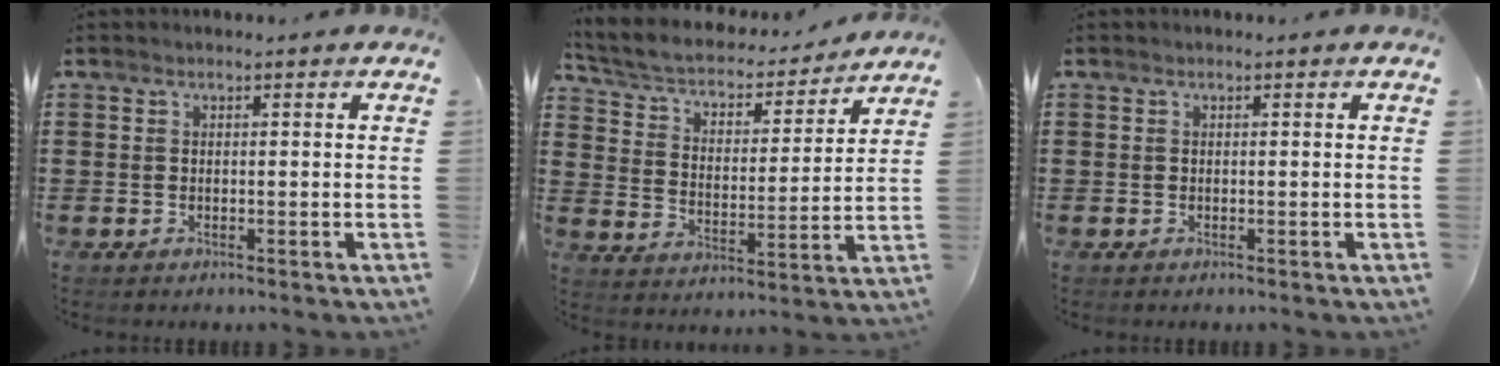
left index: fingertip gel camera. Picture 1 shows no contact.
{"total": 3.9, "force": [3.4, 1.3, 1.4], "torque": [-0.050, -0.027, 0.049]}
{"total": 0.0}